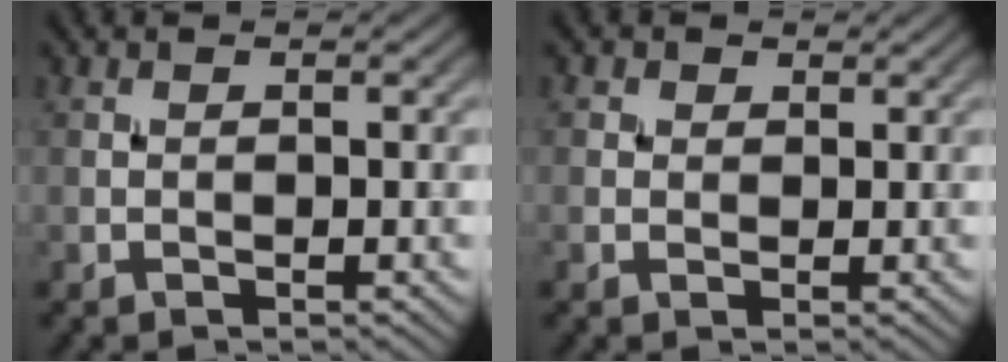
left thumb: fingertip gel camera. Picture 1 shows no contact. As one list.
[{"total": 1.5, "force": [0.7, 1.3, 0.4], "torque": [-0.007, 0.001, 0.009]}]